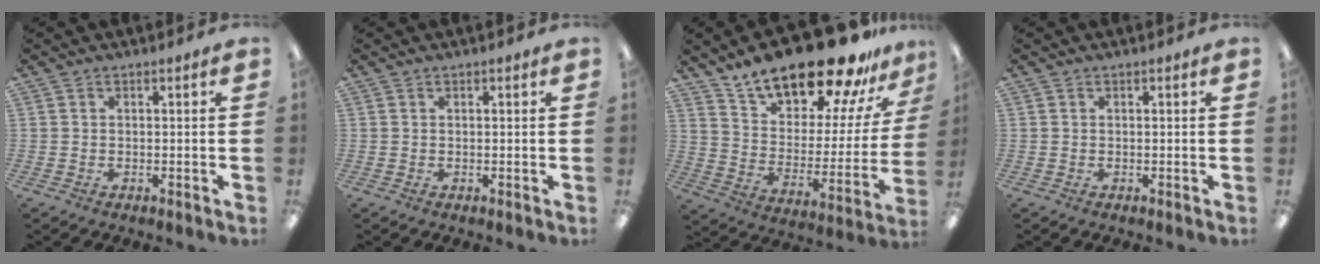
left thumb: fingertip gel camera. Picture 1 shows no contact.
{"total": 0.0}
{"total": 22.8, "force": [18.6, 7.6, 10.8], "torque": [-0.173, -0.134, 0.316]}
{"total": 0.0}